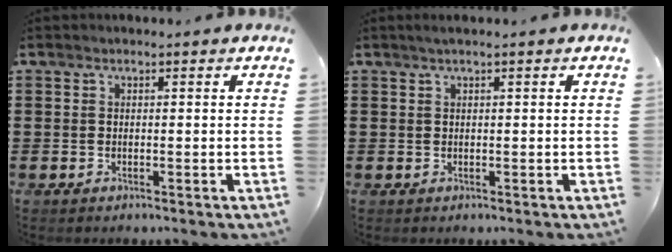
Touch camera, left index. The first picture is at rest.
{"total": 0.8, "force": [0.3, -0.1, 0.8], "torque": [-0.011, -0.001, 0.006]}